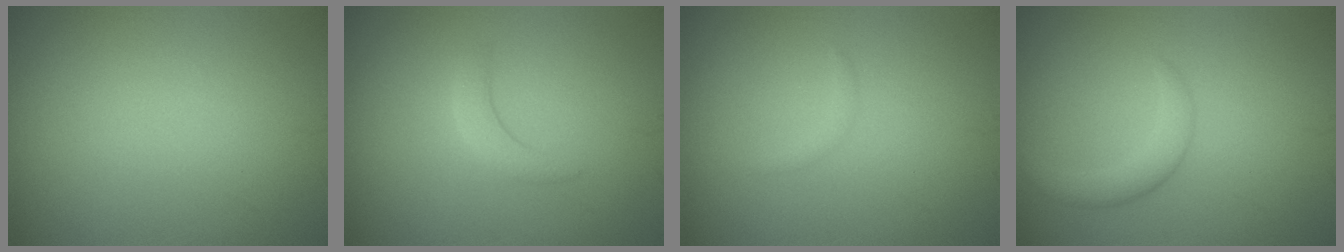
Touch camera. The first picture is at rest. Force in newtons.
{"total": 1.6, "press": 1.6, "slide": 0.2}
{"total": 0.7, "press": 0.6, "slide": 0.1}
{"total": 2.0, "press": 2.0, "slide": 0.1}